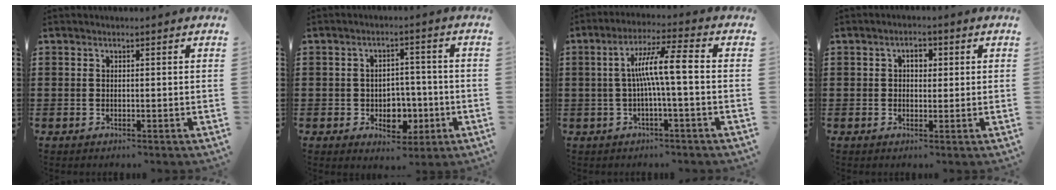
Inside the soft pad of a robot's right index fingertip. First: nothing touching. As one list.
[{"total": 5.2, "force": [-1.5, 4.0, 2.9], "torque": [-0.035, 0.001, -0.032]}, {"total": 7.9, "force": [-0.3, 0.5, 7.9], "torque": [-0.146, 0.007, -0.014]}, {"total": 2.5, "force": [0.4, 1.6, 1.9], "torque": [-0.032, 0.007, 0.003]}]